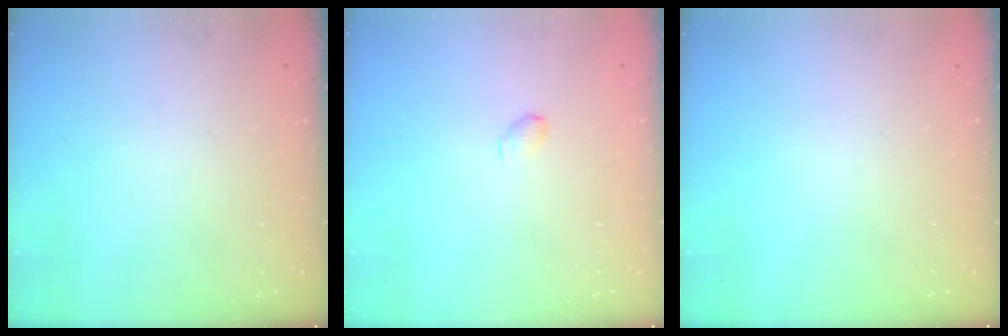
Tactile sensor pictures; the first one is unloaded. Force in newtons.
{"total": 2.9, "press": 2.9, "slide": 0.5}
{"total": 0.0}